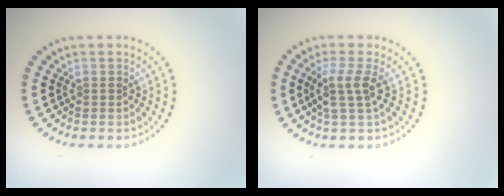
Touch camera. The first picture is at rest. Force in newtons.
{"total": 2.6, "press": 2.0, "slide": 1.7}